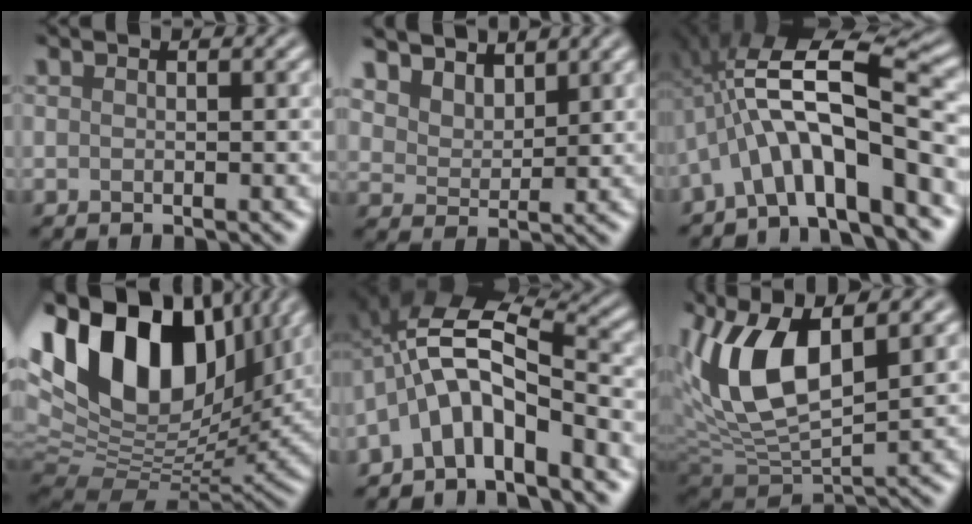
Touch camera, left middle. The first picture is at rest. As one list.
[{"total": 3.9, "force": [3.6, 1.5, 0.5], "torque": [-0.036, -0.003, 0.083]}, {"total": 10.5, "force": [-2.8, 2.7, 9.8], "torque": [-0.171, 0.036, -0.043]}, {"total": 17.2, "force": [6.9, 9.4, 12.6], "torque": [-0.237, 0.038, 0.121]}, {"total": 8.0, "force": [-3.5, 3.0, 6.6], "torque": [-0.121, 0.028, -0.069]}, {"total": 9.4, "force": [2.9, 4.3, 7.8], "torque": [-0.176, 0.009, 0.060]}]